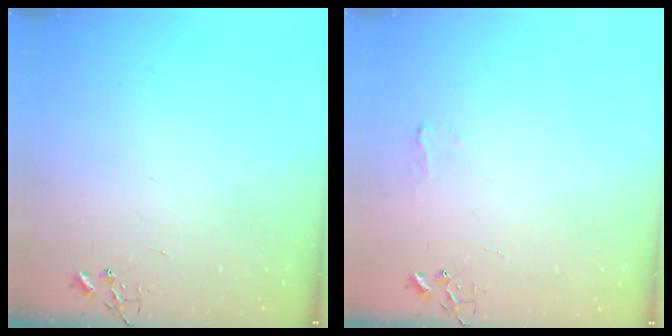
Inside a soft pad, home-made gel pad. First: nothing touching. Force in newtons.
{"total": 5.2, "press": 5.1, "slide": 0.6}